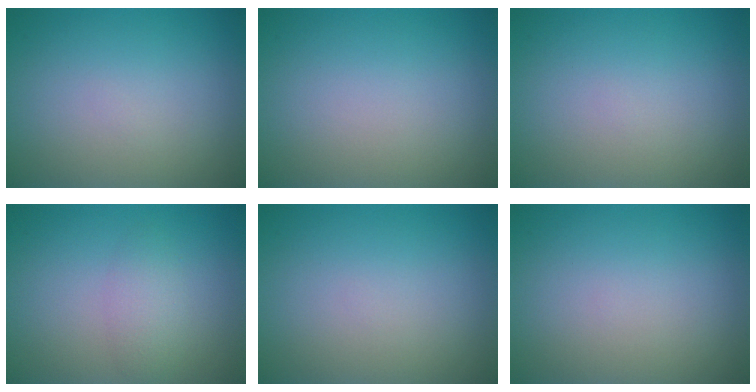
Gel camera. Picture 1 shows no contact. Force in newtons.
{"total": 0.0}
{"total": 0.0}
{"total": 2.0, "press": 2.0, "slide": 0.0}
{"total": 0.0}
{"total": 0.0}